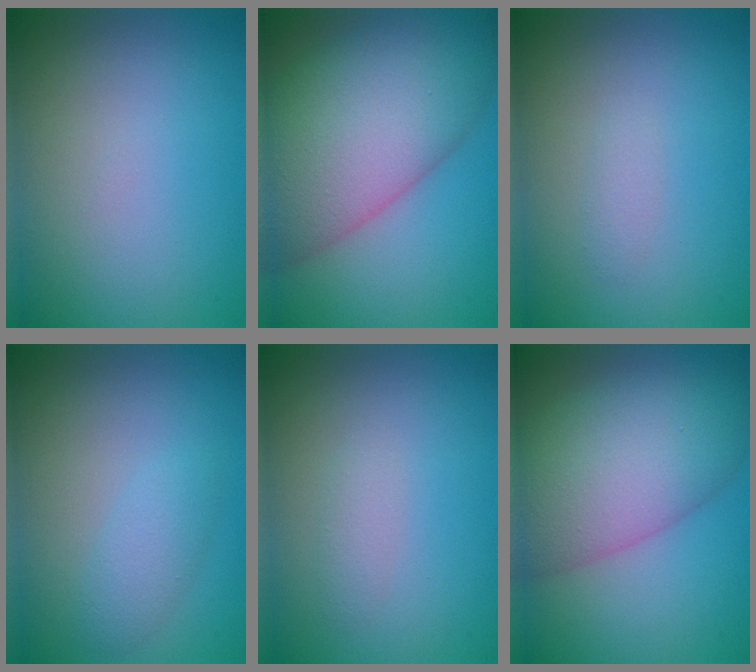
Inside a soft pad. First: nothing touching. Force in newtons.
{"total": 13.0, "press": 13.0, "slide": 0.6}
{"total": 0.8, "press": 0.8, "slide": 0.1}
{"total": 1.9, "press": 1.9, "slide": 0.1}
{"total": 1.0, "press": 1.0, "slide": 0.0}
{"total": 9.7, "press": 9.7, "slide": 0.4}